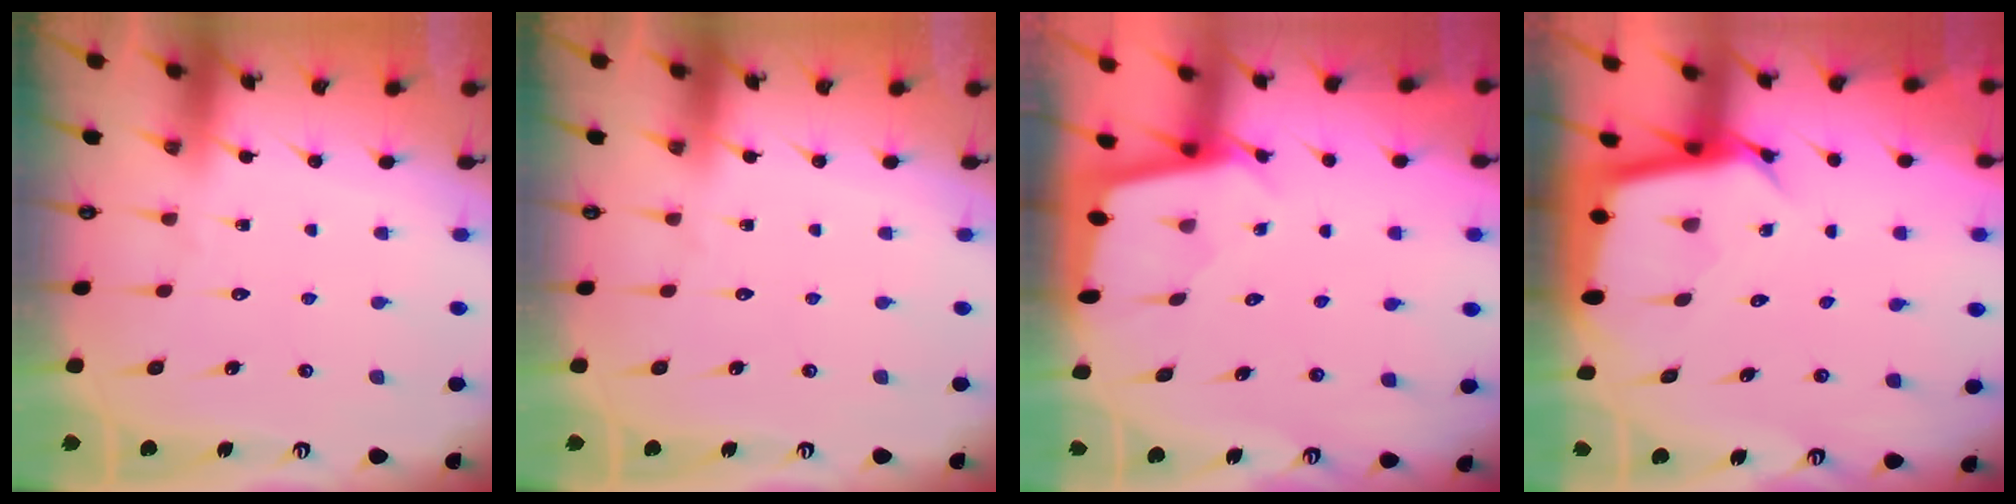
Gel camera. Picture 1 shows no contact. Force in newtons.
{"total": 0.0}
{"total": 1.9, "press": 1.9, "slide": 0.1}
{"total": 4.6, "press": 4.5, "slide": 0.3}